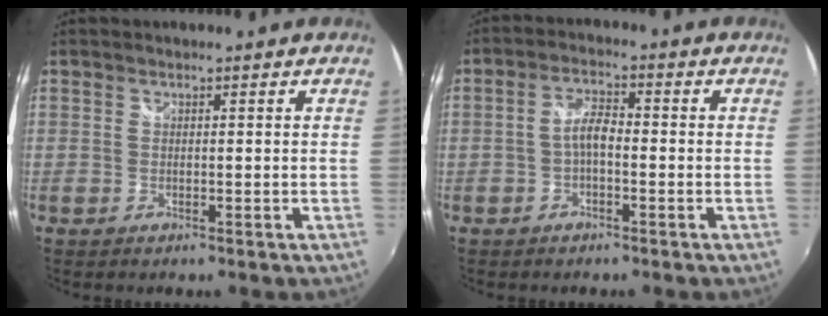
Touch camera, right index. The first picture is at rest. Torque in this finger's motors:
{"motor_torque": [1.12, -0.17, 0.54, 0.13]}